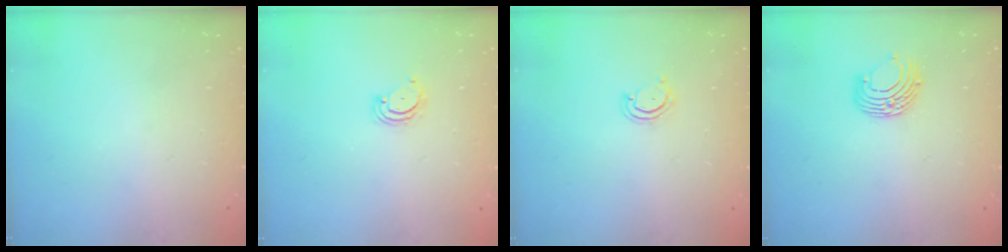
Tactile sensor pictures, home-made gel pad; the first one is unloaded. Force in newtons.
{"total": 2.3, "press": 2.3, "slide": 0.2}
{"total": 3.6, "press": 3.6, "slide": 0.3}
{"total": 8.2, "press": 8.2, "slide": 0.8}